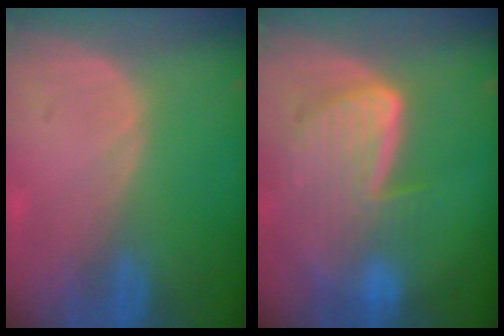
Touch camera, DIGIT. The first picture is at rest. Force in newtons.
{"total": 9.3, "press": 8.0, "slide": 4.6}